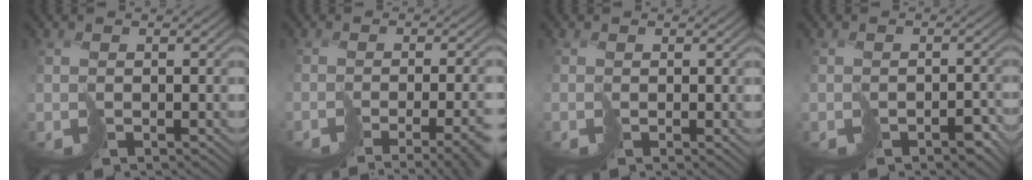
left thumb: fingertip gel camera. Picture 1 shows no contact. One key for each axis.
{"total": 7.6, "fx": -5.4, "fy": 1.6, "fz": 5.2, "tx": -0.054, "ty": -0.011, "tz": -0.044}
{"total": 0.0}
{"total": 3.1, "fx": -2.1, "fy": 1.7, "fz": 1.6, "tx": -0.011, "ty": -0.005, "tz": -0.029}